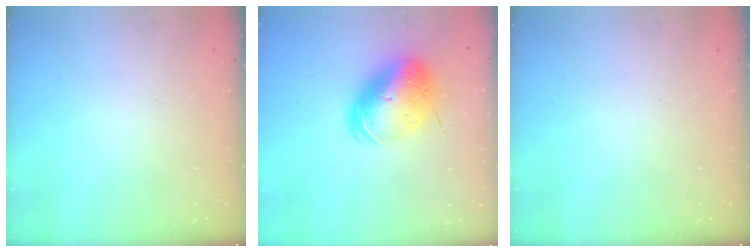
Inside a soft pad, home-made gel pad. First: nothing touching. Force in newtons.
{"total": 14.3, "press": 14.1, "slide": 2.6}
{"total": 0.0}